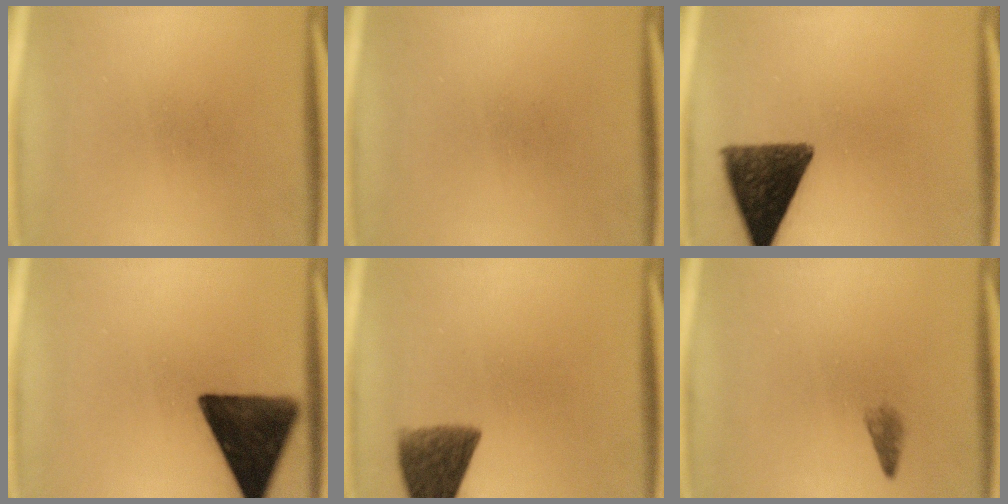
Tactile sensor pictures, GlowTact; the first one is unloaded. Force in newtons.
{"total": 0.0}
{"total": 12.0}
{"total": 15.0}
{"total": 8.9}
{"total": 1.2}